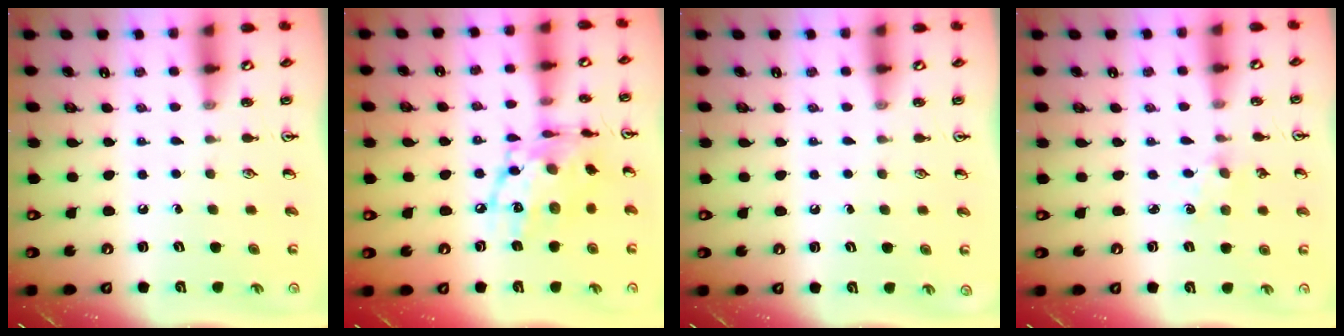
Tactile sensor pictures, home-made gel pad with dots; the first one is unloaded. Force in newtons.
{"total": 15.7, "press": 15.7, "slide": 1.3}
{"total": 0.0}
{"total": 1.4, "press": 1.4, "slide": 0.2}